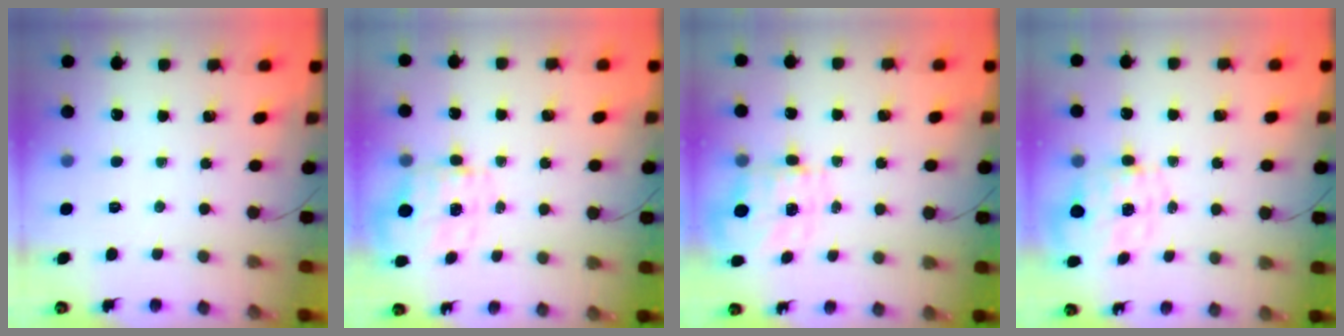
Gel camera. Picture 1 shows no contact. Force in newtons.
{"total": 2.7, "press": 2.6, "slide": 1.0}
{"total": 10.2, "press": 10.2, "slide": 1.0}
{"total": 2.1, "press": 1.8, "slide": 1.0}